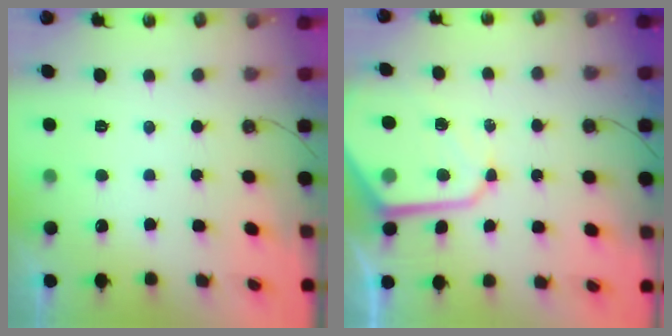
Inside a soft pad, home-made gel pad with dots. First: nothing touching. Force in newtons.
{"total": 11.0, "press": 11.0, "slide": 1.0}